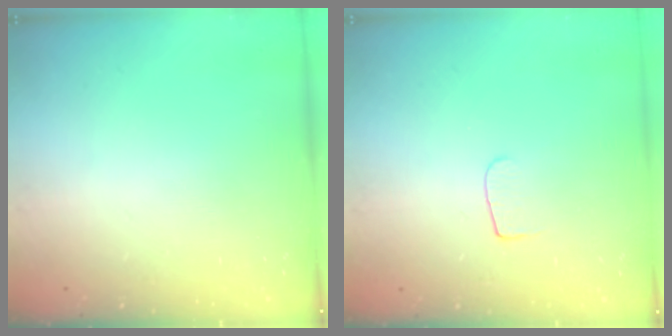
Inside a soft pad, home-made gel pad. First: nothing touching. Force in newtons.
{"total": 5.3, "press": 5.2, "slide": 0.6}